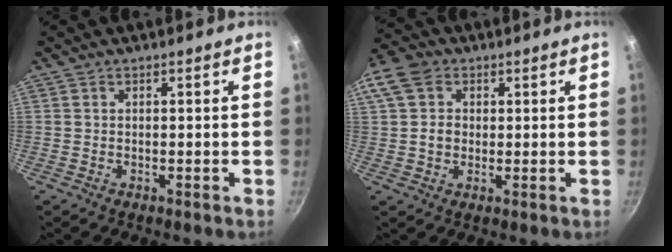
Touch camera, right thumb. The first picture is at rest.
{"total": 11.8, "force": [3.0, 9.6, 6.2], "torque": [-0.131, 0.021, 0.045]}